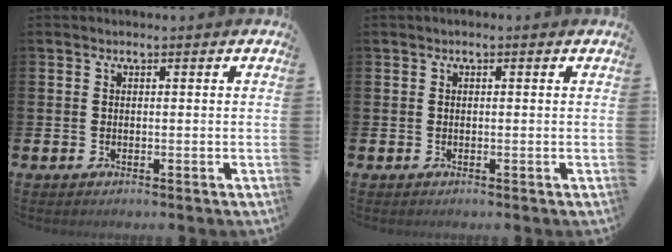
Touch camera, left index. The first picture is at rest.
{"total": 0.0}